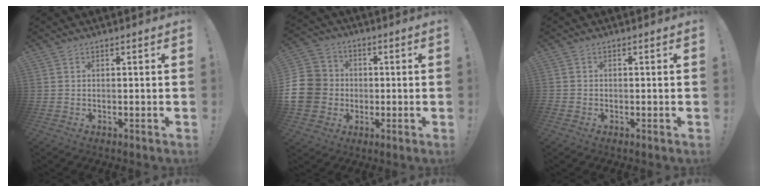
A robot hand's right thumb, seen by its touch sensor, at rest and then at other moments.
{"total": 14.1, "force": [-1.2, 12.6, 6.2], "torque": [-0.122, 0.021, -0.014]}
{"total": 1.1, "force": [-0.6, 0.9, 0.3], "torque": [-0.003, 0.003, -0.011]}